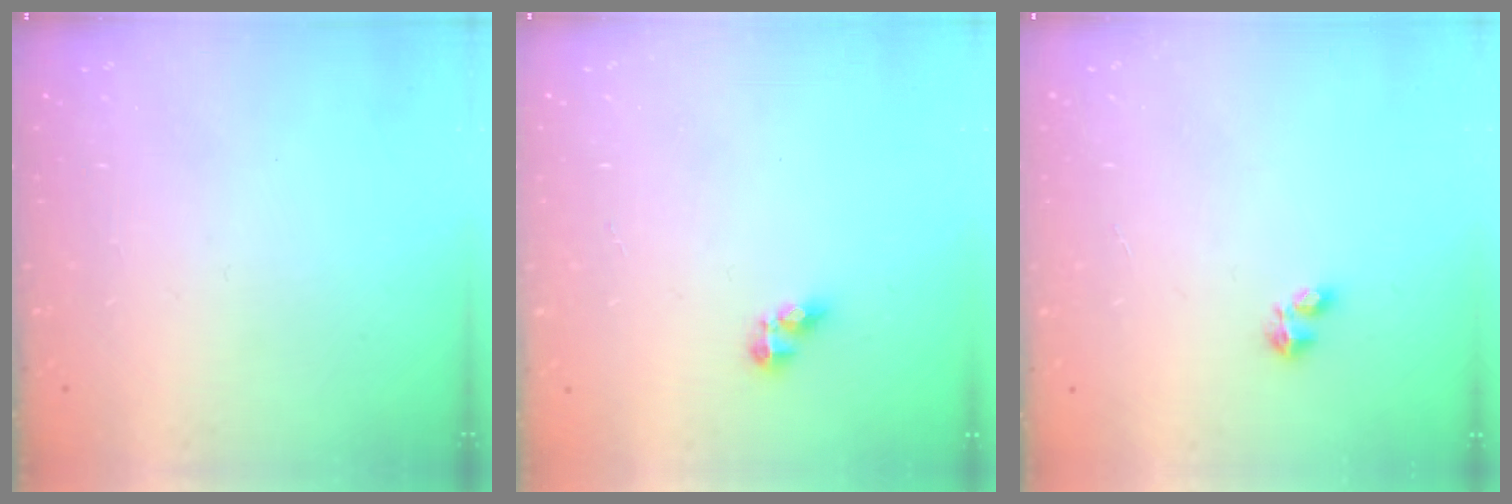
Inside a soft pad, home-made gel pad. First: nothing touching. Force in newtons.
{"total": 4.9, "press": 4.8, "slide": 0.6}
{"total": 2.4, "press": 2.3, "slide": 0.6}